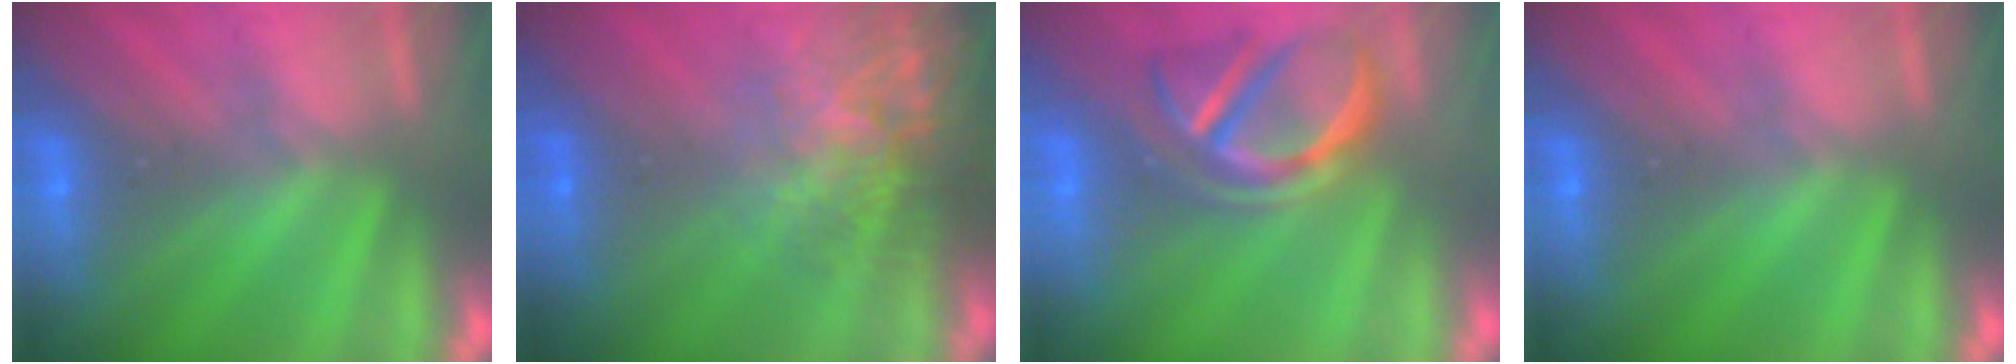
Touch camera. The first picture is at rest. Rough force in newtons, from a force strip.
{"total": 7.5}
{"total": 3.9}
{"total": 0.0}